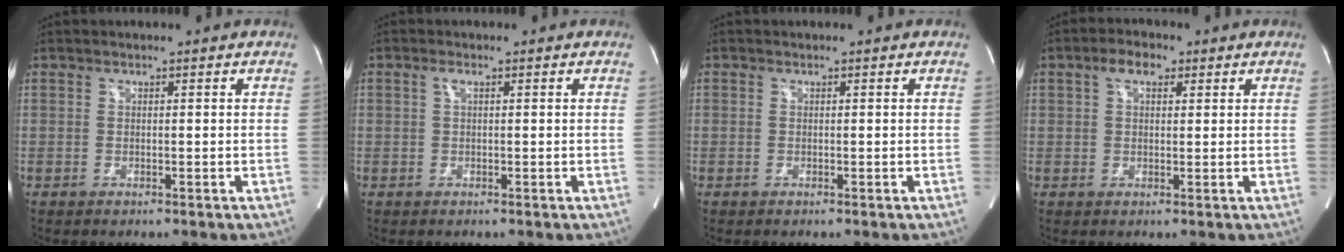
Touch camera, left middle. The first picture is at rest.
{"total": 1.0, "force": [0.4, 0.2, 0.9], "torque": [-0.021, 0.003, 0.005]}
{"total": 0.0}
{"total": 3.9, "force": [2.0, 2.0, 2.7], "torque": [-0.054, 0.019, 0.034]}